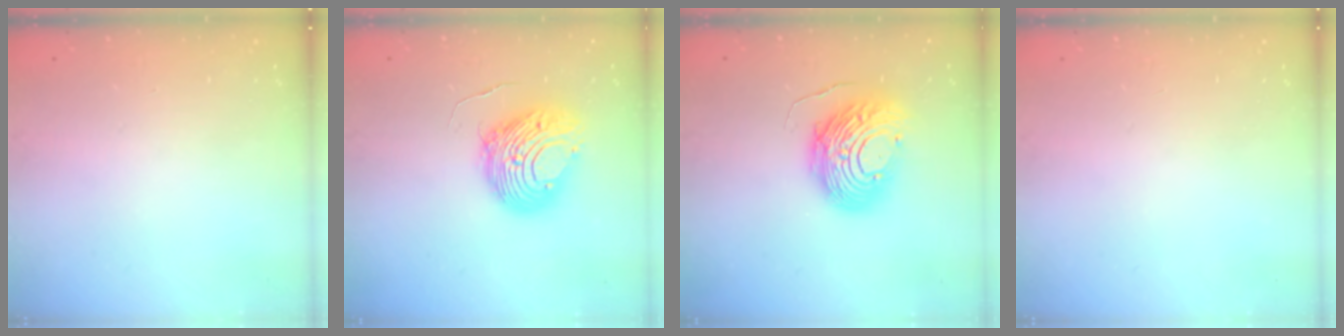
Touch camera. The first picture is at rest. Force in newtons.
{"total": 10.6, "press": 10.5, "slide": 1.4}
{"total": 14.0, "press": 14.0, "slide": 1.3}
{"total": 0.0}